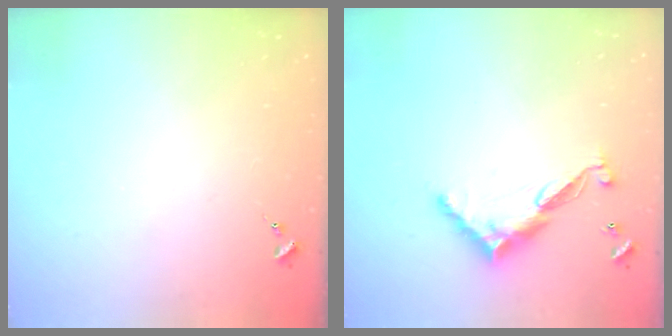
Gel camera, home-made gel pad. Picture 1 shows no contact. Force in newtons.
{"total": 11.7, "press": 11.7, "slide": 0.3}